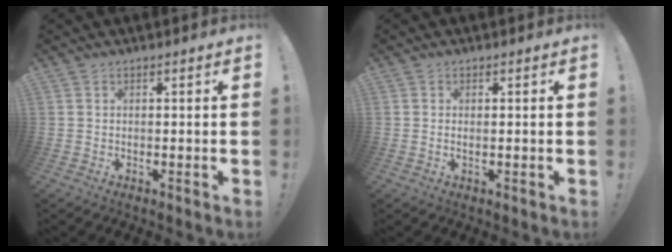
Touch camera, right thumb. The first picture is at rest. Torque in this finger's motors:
{"motor_torque": [-0.25, -0.09, 0.14, 0.07, 0.06]}